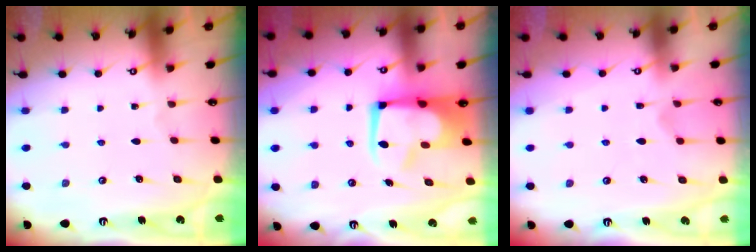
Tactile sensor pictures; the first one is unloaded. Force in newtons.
{"total": 5.2, "press": 5.0, "slide": 1.2}
{"total": 2.9, "press": 2.6, "slide": 1.3}